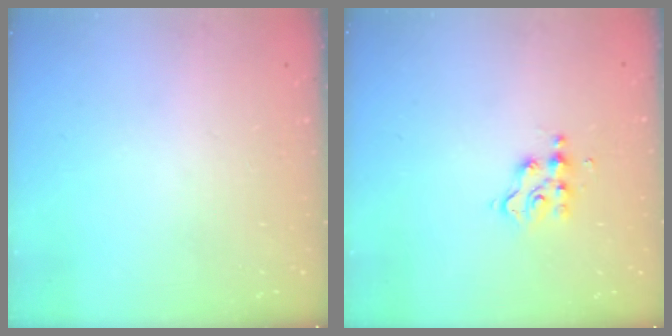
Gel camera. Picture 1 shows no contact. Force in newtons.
{"total": 4.1, "press": 4.1, "slide": 0.1}